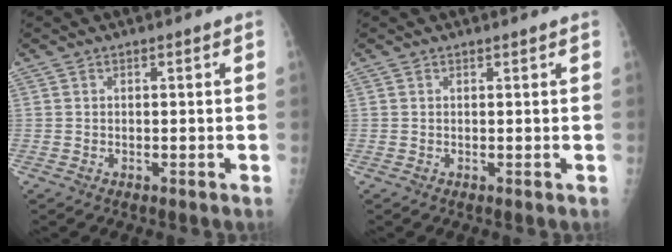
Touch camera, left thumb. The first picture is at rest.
{"total": 0.7, "force": [0.7, 0.0, 0.2], "torque": [-0.005, 0.000, 0.012]}